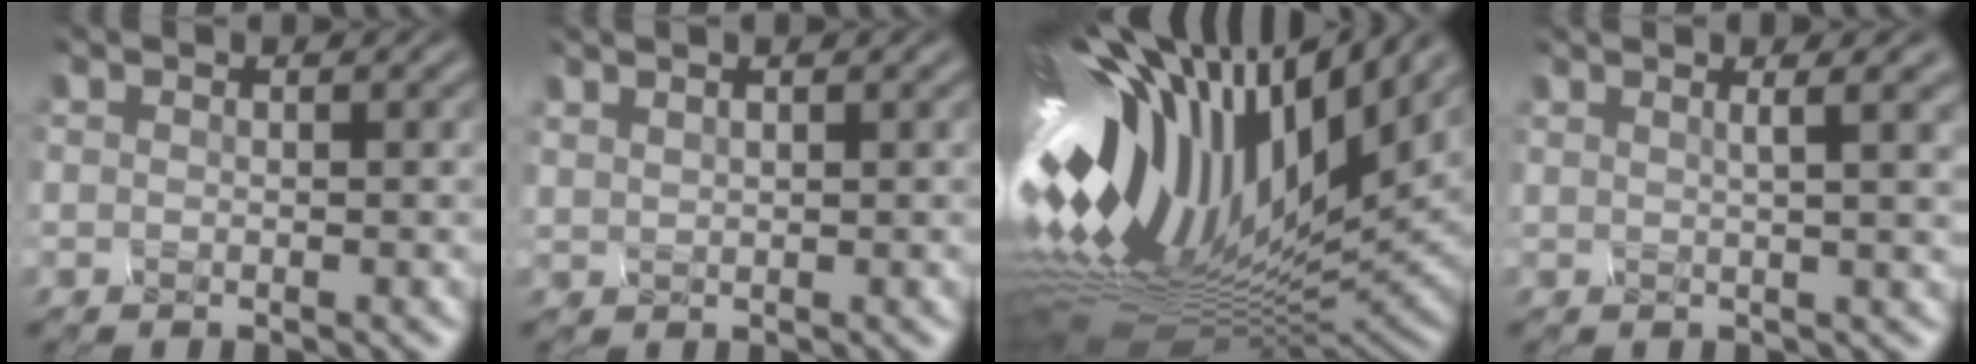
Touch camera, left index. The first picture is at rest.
{"total": 0.8, "force": [0.6, 0.2, 0.5], "torque": [-0.011, 0.004, 0.015]}
{"total": 16.4, "force": [3.6, 7.5, 14.1], "torque": [-0.290, 0.011, 0.065]}
{"total": 3.2, "force": [1.7, 0.6, 2.6], "torque": [-0.033, 0.020, 0.014]}